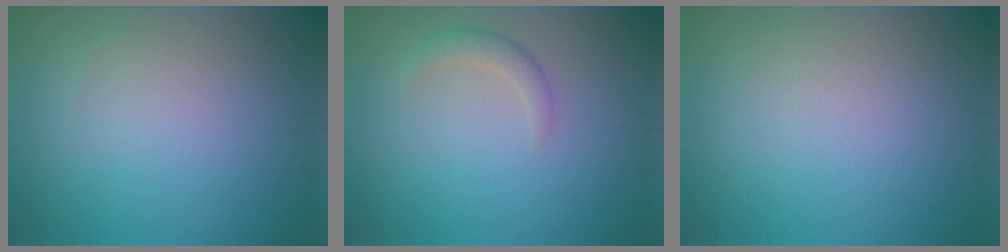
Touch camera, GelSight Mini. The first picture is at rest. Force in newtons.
{"total": 1.6, "press": 1.6, "slide": 0.1}
{"total": 0.0}